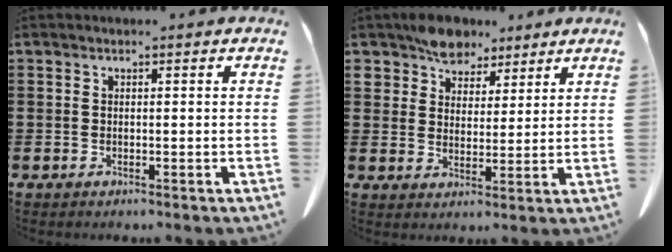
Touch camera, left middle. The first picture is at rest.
{"total": 6.0, "force": [5.0, 3.2, 0.6], "torque": [-0.041, -0.008, 0.096]}